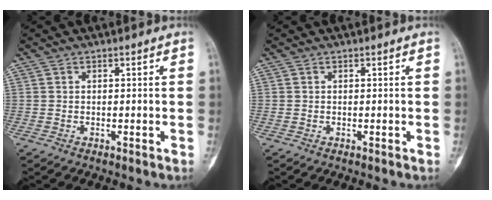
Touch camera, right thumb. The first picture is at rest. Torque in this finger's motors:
{"motor_torque": [0.08, 0.07, 0.03, -0.03, 0.00]}